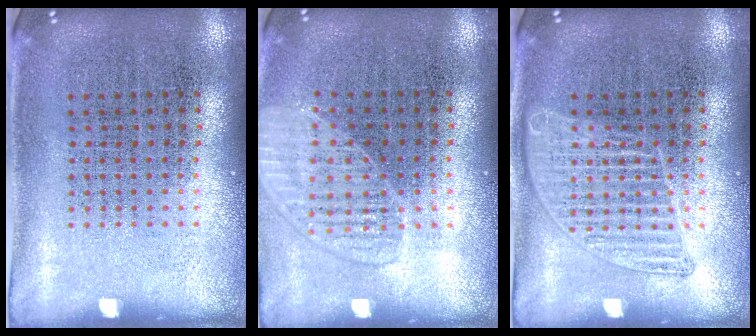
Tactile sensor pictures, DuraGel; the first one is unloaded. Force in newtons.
{"total": 1.4, "press": 1.4, "slide": 0.3}
{"total": 1.8, "press": 1.8, "slide": 0.2}